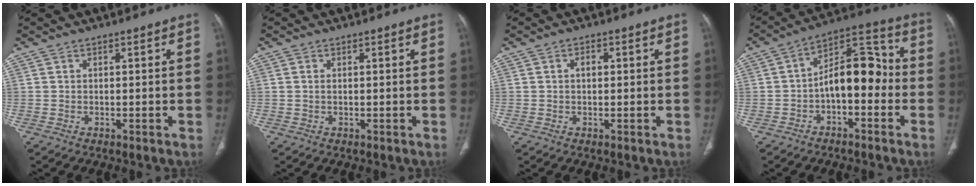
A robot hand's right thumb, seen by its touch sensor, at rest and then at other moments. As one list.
[{"total": 0.6, "force": [0.2, 0.3, 0.5], "torque": [-0.016, 0.004, 0.004]}, {"total": 1.8, "force": [0.3, 1.1, 1.4], "torque": [-0.024, 0.007, 0.005]}, {"total": 12.6, "force": [-2.2, 6.8, 10.3], "torque": [-0.135, 0.052, -0.045]}]